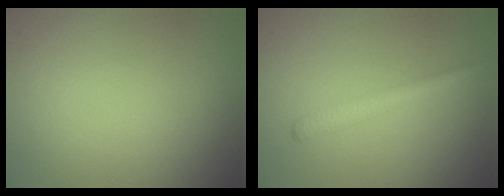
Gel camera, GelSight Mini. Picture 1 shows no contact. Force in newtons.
{"total": 1.8, "press": 1.8, "slide": 0.0}